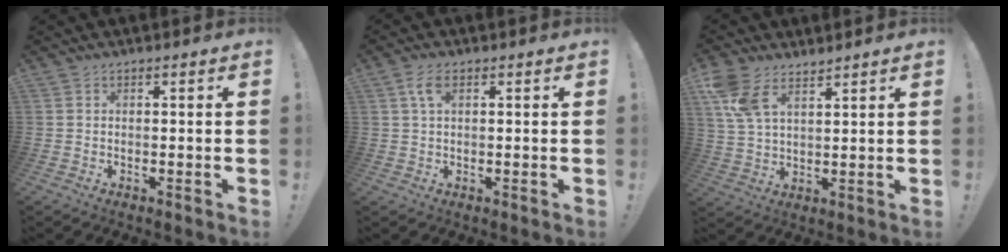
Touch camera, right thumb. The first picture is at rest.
{"total": 4.4, "force": [1.7, 2.1, 3.5], "torque": [-0.065, 0.003, 0.028]}
{"total": 8.4, "force": [5.8, 3.6, 4.8], "torque": [-0.098, -0.021, 0.114]}